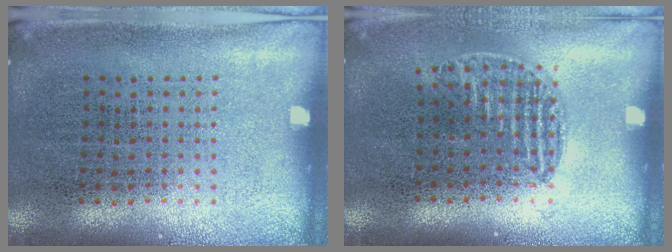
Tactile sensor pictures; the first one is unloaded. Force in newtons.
{"total": 1.0, "press": 0.8, "slide": 0.6}